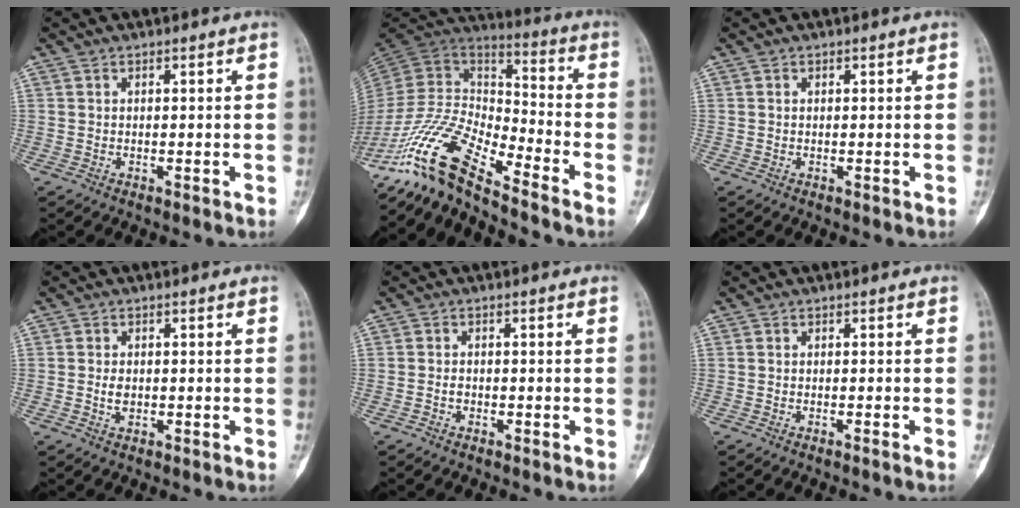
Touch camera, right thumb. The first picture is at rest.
{"total": 16.3, "force": [-13.0, 3.3, 9.2], "torque": [-0.177, 0.079, -0.256]}
{"total": 0.0}
{"total": 2.0, "force": [-0.5, 1.2, 1.5], "torque": [-0.026, 0.004, -0.010]}
{"total": 1.2, "force": [-0.8, 0.7, 0.6], "torque": [-0.009, 0.007, -0.016]}
{"total": 0.9, "force": [-0.7, -0.3, 0.5], "torque": [-0.011, 0.007, -0.010]}